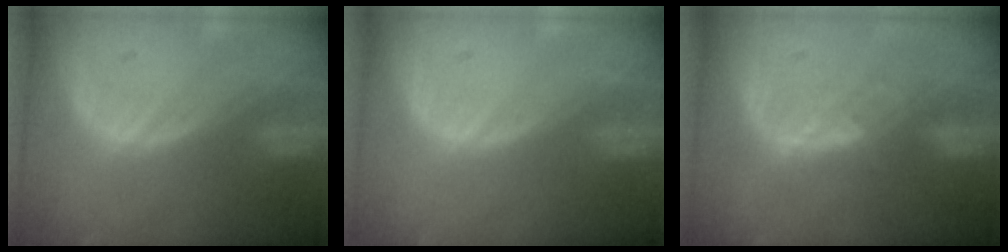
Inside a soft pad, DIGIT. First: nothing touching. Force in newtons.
{"total": 0.0}
{"total": 2.9, "press": 2.8, "slide": 0.7}